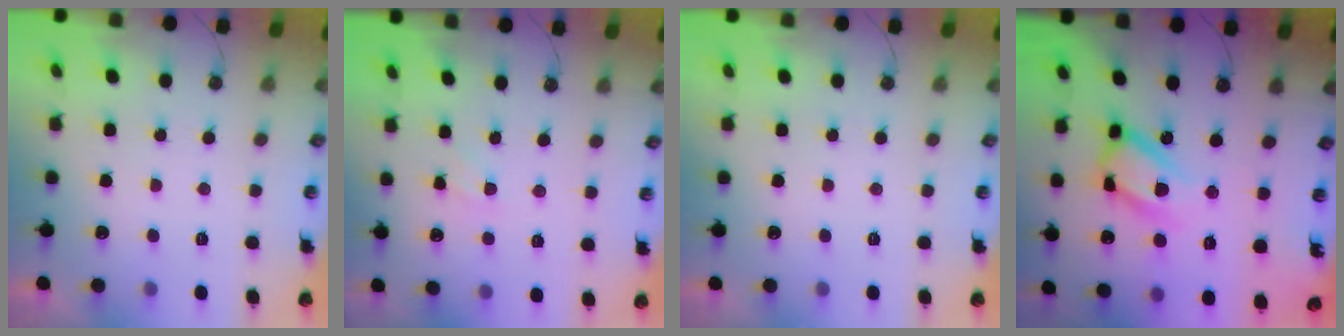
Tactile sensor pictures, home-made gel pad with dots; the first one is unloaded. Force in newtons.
{"total": 3.0, "press": 3.0, "slide": 0.4}
{"total": 0.0}
{"total": 17.2, "press": 17.2, "slide": 1.7}